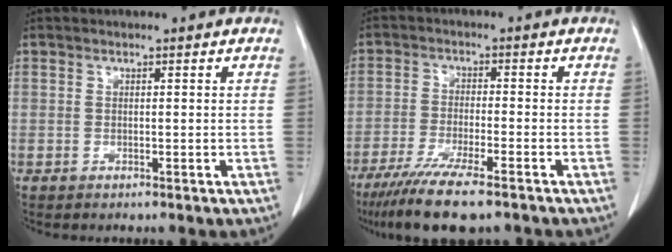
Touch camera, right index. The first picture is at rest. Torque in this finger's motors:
{"motor_torque": [1.13, -1.02, 0.60, 0.16]}